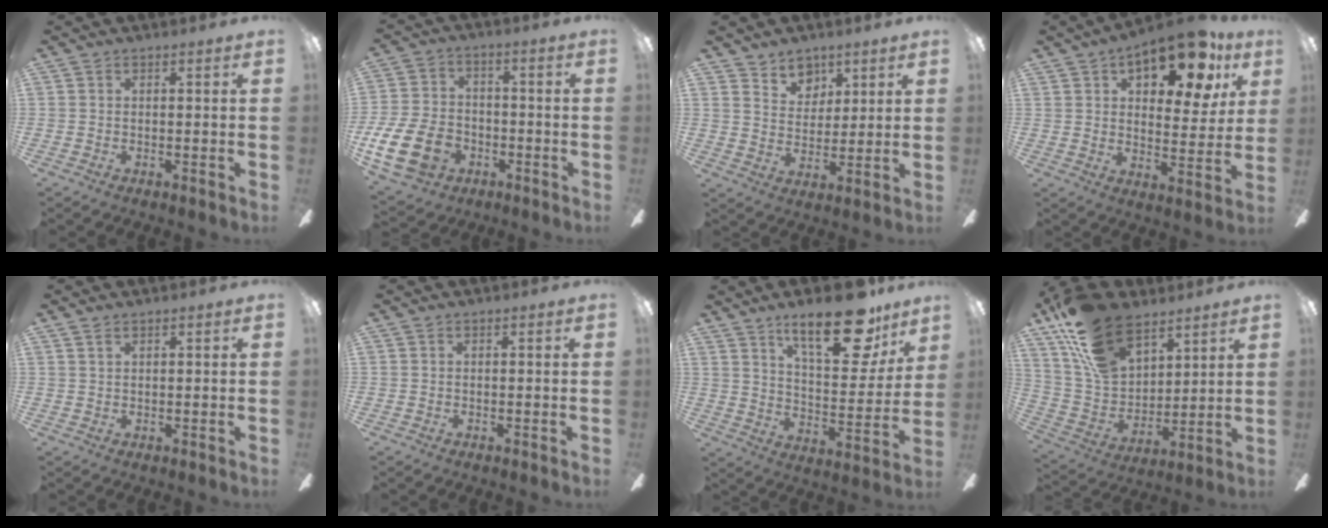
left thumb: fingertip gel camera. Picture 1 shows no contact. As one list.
[{"total": 16.0, "force": [-6.2, 11.4, 9.3], "torque": [-0.205, 0.046, -0.107]}, {"total": 7.1, "force": [5.2, 4.8, 0.8], "torque": [-0.012, -0.029, 0.095]}, {"total": 17.2, "force": [10.1, 7.8, 11.5], "torque": [-0.144, -0.048, 0.160]}, {"total": 1.4, "force": [1.1, 0.7, 0.6], "torque": [-0.015, 0.000, 0.021]}, {"total": 0.0}, {"total": 21.3, "force": [14.6, 7.7, 13.5], "torque": [-0.196, -0.084, 0.237]}, {"total": 20.0, "force": [13.5, 11.0, 9.8], "torque": [-0.214, -0.060, 0.255]}]